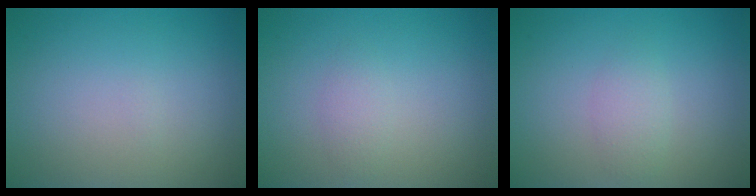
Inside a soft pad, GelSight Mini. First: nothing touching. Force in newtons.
{"total": 1.2, "press": 1.2, "slide": 0.1}
{"total": 1.5, "press": 1.5, "slide": 0.0}